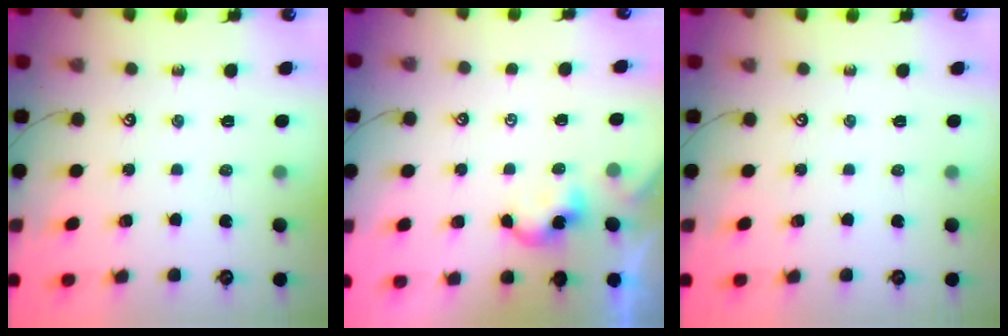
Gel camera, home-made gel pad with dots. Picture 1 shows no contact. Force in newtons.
{"total": 1.9, "press": 1.9, "slide": 0.1}
{"total": 0.0}